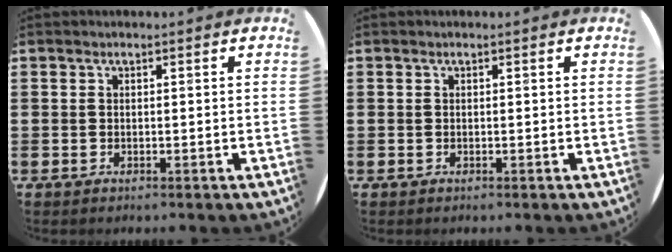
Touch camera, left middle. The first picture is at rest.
{"total": 0.0}